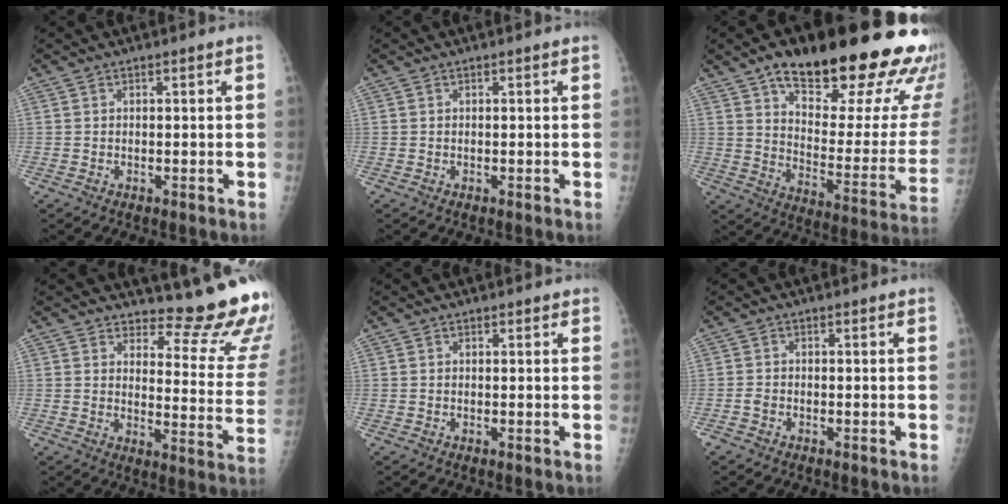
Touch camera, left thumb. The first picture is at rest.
{"total": 0.0}
{"total": 32.3, "force": [19.9, 10.7, 23.0], "torque": [-0.257, -0.055, 0.285]}
{"total": 16.3, "force": [14.7, 3.6, 6.0], "torque": [-0.030, -0.161, 0.162]}
{"total": 0.5, "force": [0.4, 0.3, 0.1], "torque": [-0.001, -0.002, 0.003]}
{"total": 1.3, "force": [-0.8, 0.8, 0.7], "torque": [-0.017, 0.001, -0.018]}